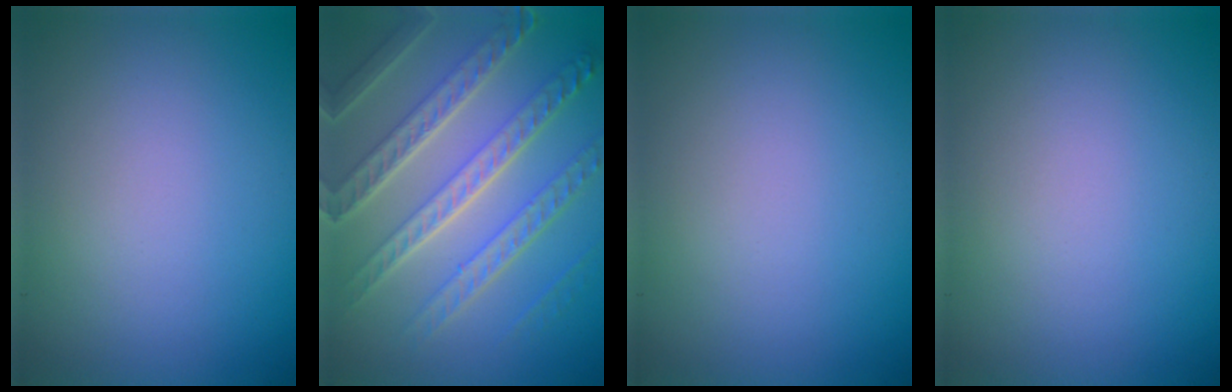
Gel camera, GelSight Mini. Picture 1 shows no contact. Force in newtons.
{"total": 8.2, "press": 5.9, "slide": 5.7}
{"total": 0.0}
{"total": 0.0}